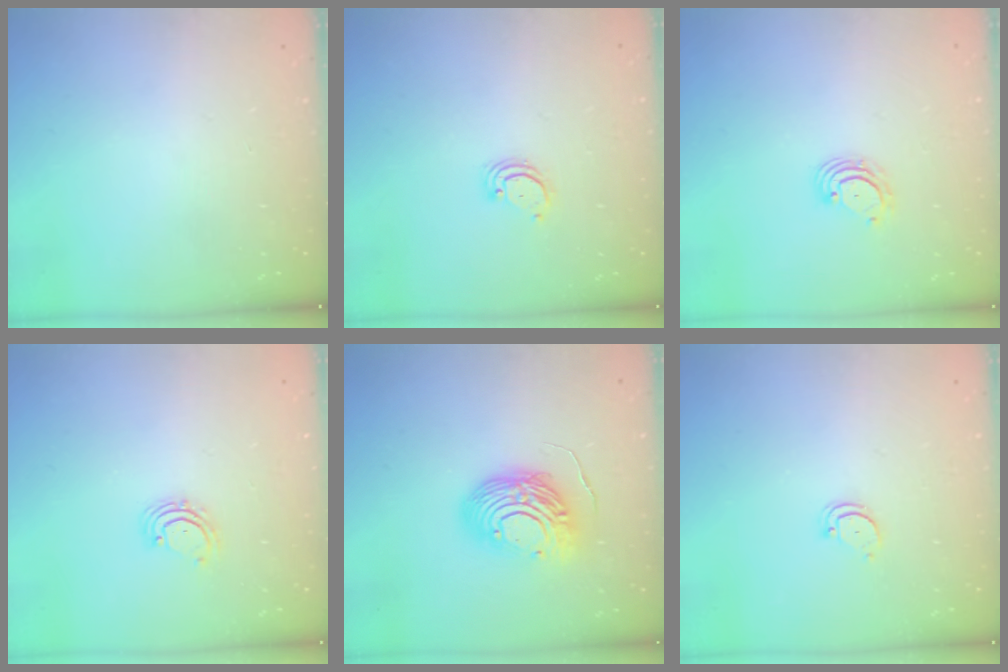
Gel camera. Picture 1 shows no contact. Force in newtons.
{"total": 2.3, "press": 2.3, "slide": 0.2}
{"total": 3.5, "press": 3.5, "slide": 0.4}
{"total": 2.8, "press": 2.8, "slide": 0.2}
{"total": 12.6, "press": 12.5, "slide": 1.1}
{"total": 2.4, "press": 2.4, "slide": 0.2}